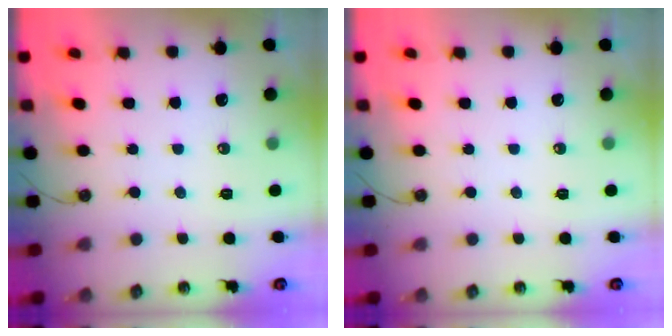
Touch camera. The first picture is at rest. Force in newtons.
{"total": 0.0}